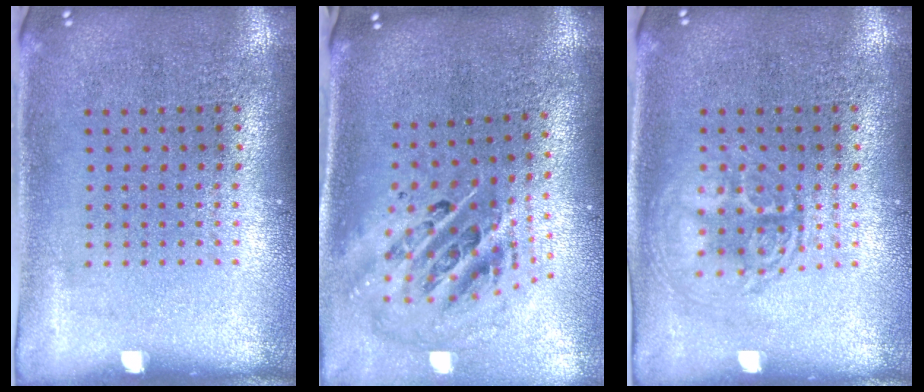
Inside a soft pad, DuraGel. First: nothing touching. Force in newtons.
{"total": 2.7, "press": 1.9, "slide": 2.0}
{"total": 1.4, "press": 1.4, "slide": 0.1}